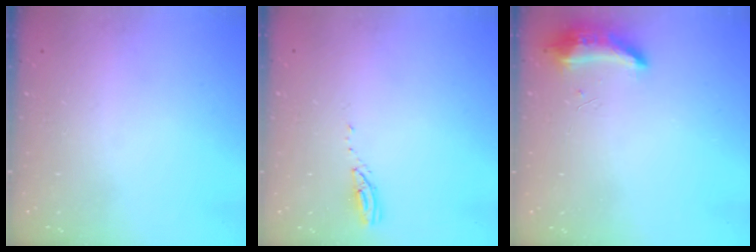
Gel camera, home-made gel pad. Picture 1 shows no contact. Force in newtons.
{"total": 3.1, "press": 3.1, "slide": 0.1}
{"total": 16.8, "press": 10.1, "slide": 13.4}